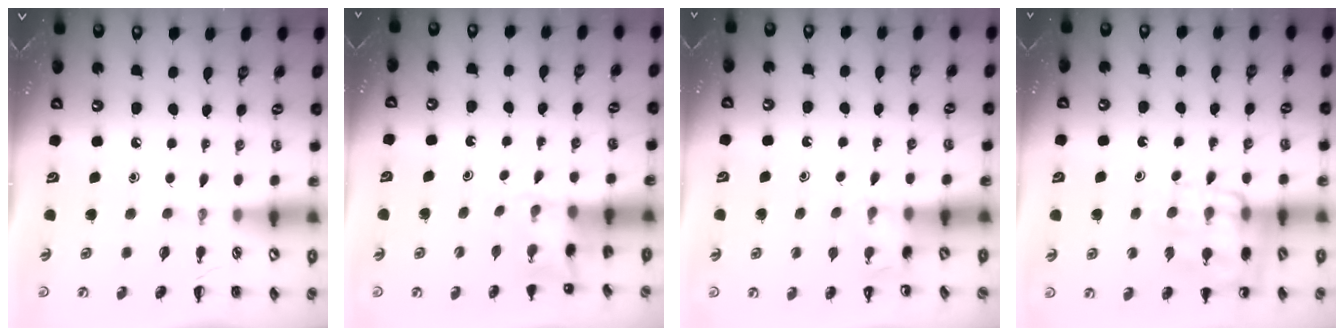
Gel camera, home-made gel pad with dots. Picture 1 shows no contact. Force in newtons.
{"total": 3.6, "press": 3.6, "slide": 0.7}
{"total": 5.3, "press": 5.1, "slide": 1.4}
{"total": 12.5, "press": 12.3, "slide": 2.5}